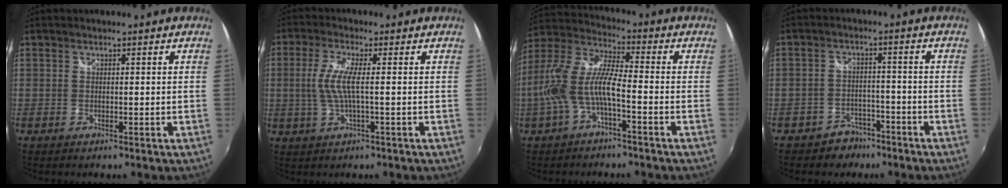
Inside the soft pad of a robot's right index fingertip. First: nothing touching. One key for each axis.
{"total": 6.1, "fx": -0.2, "fy": 0.7, "fz": 6.0, "tx": -0.127, "ty": 0.000, "tz": 0.000}
{"total": 11.5, "fx": -3.6, "fy": 2.9, "fz": 10.5, "tx": -0.228, "ty": 0.004, "tz": -0.069}
{"total": 5.9, "fx": -4.3, "fy": 4.1, "fz": 0.6, "tx": -0.024, "ty": 0.024, "tz": -0.063}